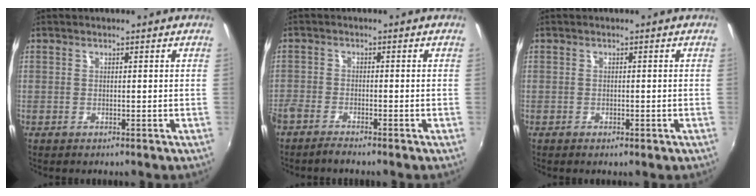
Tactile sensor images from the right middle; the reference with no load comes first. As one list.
[{"total": 3.7, "force": [-3.3, 0.7, 1.5], "torque": [-0.047, -0.012, -0.069]}, {"total": 1.3, "force": [-0.8, 0.7, 0.7], "torque": [-0.012, -0.005, -0.013]}]